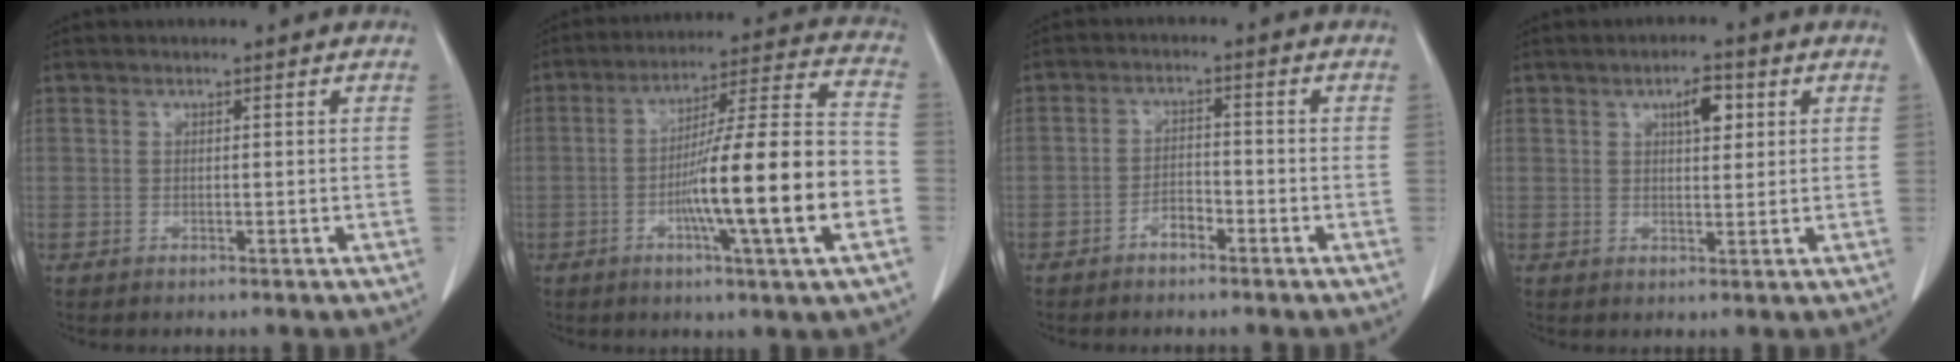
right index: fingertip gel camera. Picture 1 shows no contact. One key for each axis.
{"total": 18.4, "fx": -4.7, "fy": 0.2, "fz": 17.8, "tx": -0.273, "ty": 0.008, "tz": -0.076}
{"total": 2.8, "fx": -2.0, "fy": 1.1, "fz": 1.6, "tx": -0.028, "ty": 0.006, "tz": -0.036}
{"total": 4.0, "fx": 1.7, "fy": 1.4, "fz": 3.3, "tx": -0.053, "ty": 0.004, "tz": 0.026}